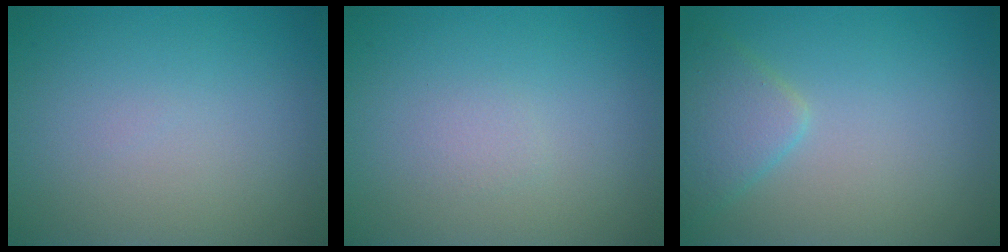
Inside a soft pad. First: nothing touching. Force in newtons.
{"total": 0.7, "press": 0.7, "slide": 0.0}
{"total": 2.9, "press": 2.9, "slide": 0.0}